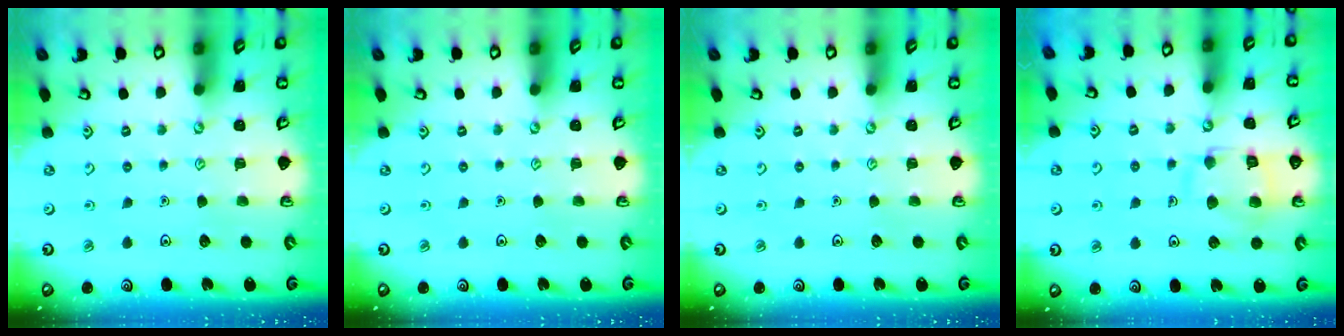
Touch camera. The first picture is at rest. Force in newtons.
{"total": 0.0}
{"total": 0.0}
{"total": 11.8, "press": 11.7, "slide": 1.1}